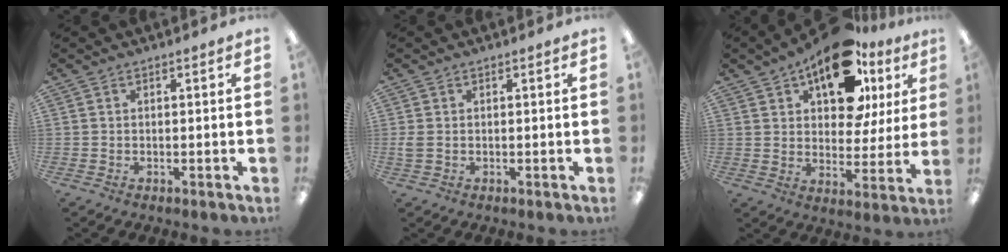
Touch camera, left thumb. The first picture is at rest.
{"total": 1.9, "force": [0.2, 1.3, 1.4], "torque": [-0.026, 0.004, 0.004]}
{"total": 19.6, "force": [12.1, 9.7, 11.9], "torque": [-0.186, -0.056, 0.208]}